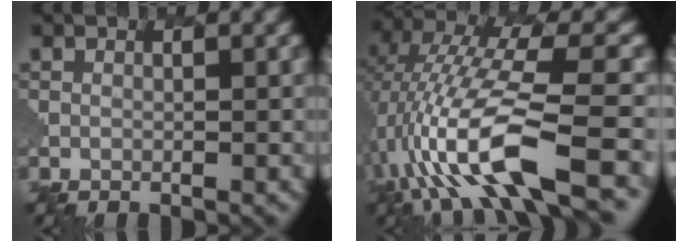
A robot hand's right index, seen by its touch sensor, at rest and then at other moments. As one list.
[{"total": 7.7, "force": [-1.8, 1.9, 7.2], "torque": [-0.174, 0.041, -0.060]}]